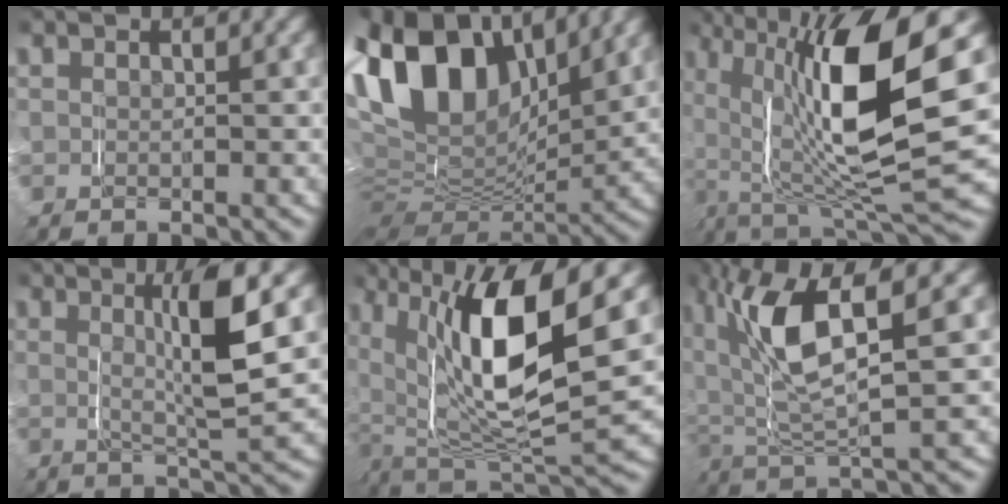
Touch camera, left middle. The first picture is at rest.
{"total": 17.9, "force": [5.4, 11.4, 12.7], "torque": [-0.259, 0.005, 0.077]}
{"total": 14.8, "force": [1.4, 5.2, 13.7], "torque": [-0.207, 0.013, 0.016]}
{"total": 5.2, "force": [1.1, 0.0, 5.1], "torque": [-0.091, -0.004, 0.014]}
{"total": 13.0, "force": [2.5, 5.8, 11.4], "torque": [-0.195, 0.006, 0.036]}
{"total": 7.4, "force": [2.0, 2.6, 6.7], "torque": [-0.147, 0.003, 0.030]}